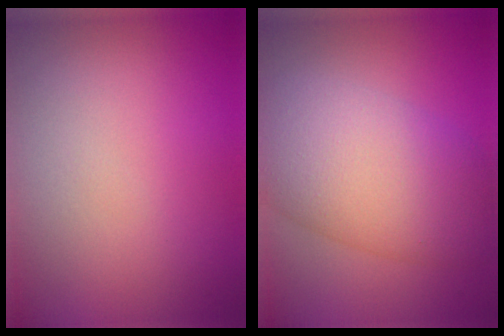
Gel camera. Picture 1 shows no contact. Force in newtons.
{"total": 9.6, "press": 9.6, "slide": 0.2}